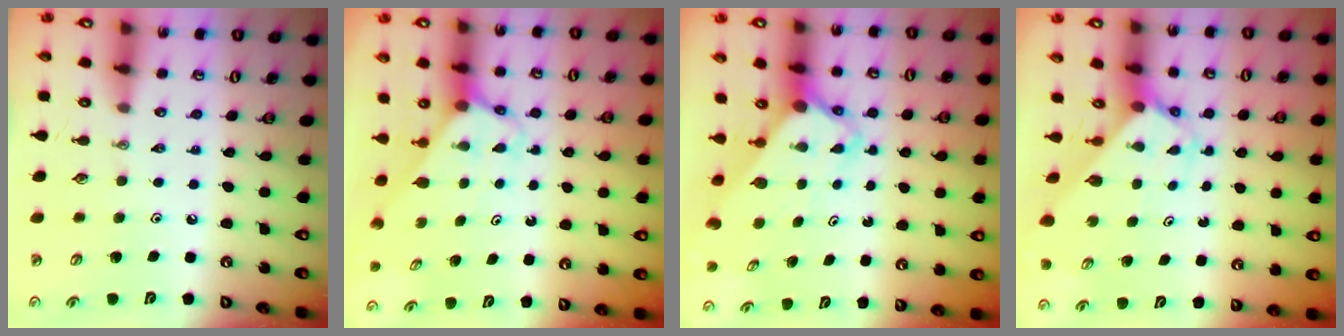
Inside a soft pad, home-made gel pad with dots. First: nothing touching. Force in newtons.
{"total": 3.0, "press": 3.0, "slide": 0.2}
{"total": 3.3, "press": 3.3, "slide": 0.2}
{"total": 2.7, "press": 2.7, "slide": 0.2}